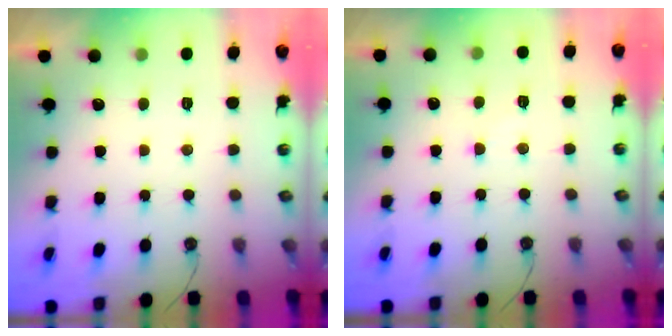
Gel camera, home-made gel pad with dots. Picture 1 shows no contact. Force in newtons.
{"total": 3.2, "press": 3.2, "slide": 0.5}